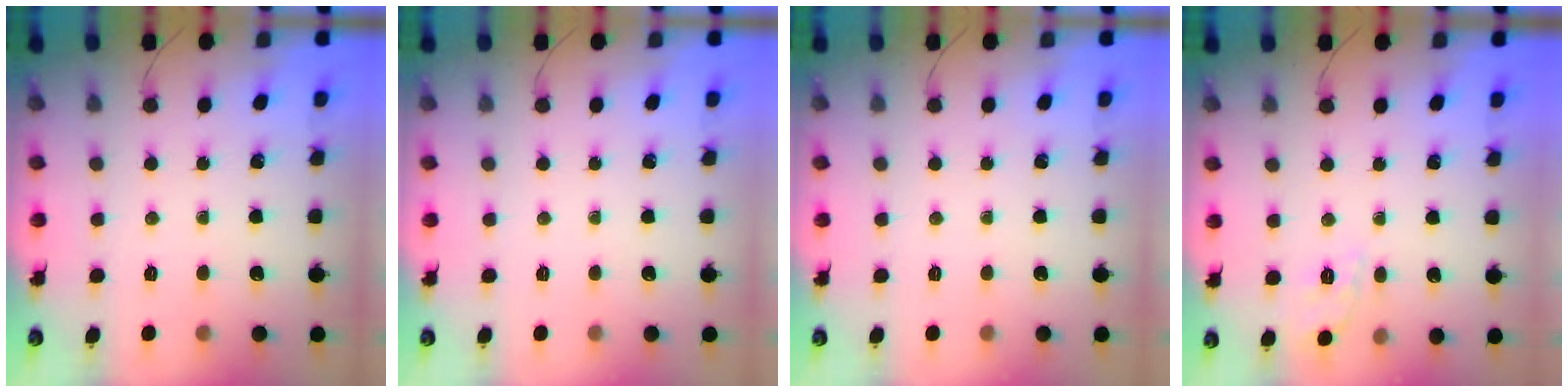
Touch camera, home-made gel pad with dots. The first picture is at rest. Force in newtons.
{"total": 0.0}
{"total": 0.0}
{"total": 2.3, "press": 2.0, "slide": 1.3}